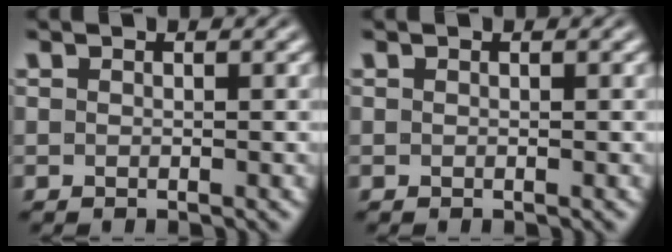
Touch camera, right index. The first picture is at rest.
{"total": 0.0}